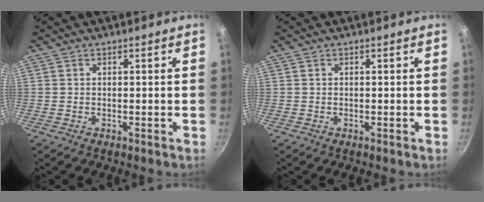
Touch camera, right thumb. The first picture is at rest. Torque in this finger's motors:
{"motor_torque": [0.00, 0.00, 0.10, 0.10, 0.00]}